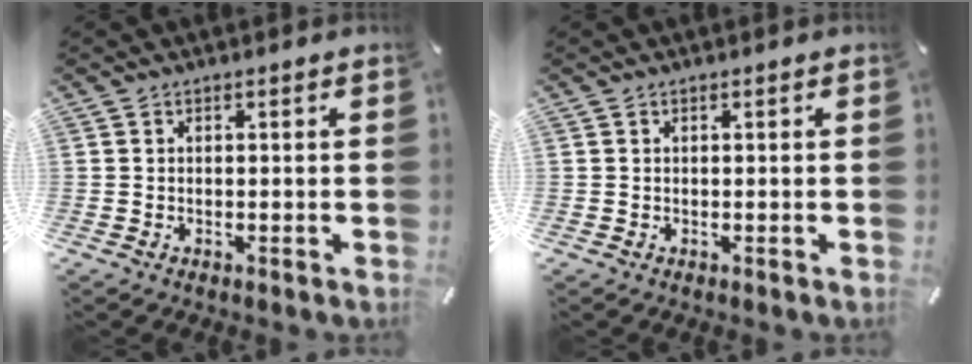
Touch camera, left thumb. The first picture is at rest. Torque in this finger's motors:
{"motor_torque": [0.00, 0.00, 0.00, 0.00, 0.00]}